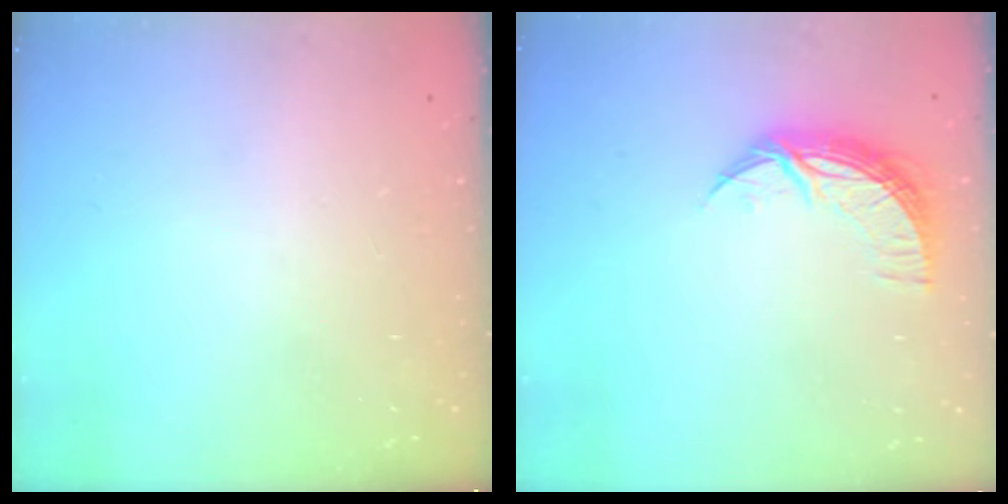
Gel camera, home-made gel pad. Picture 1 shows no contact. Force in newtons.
{"total": 9.7, "press": 9.7, "slide": 0.4}